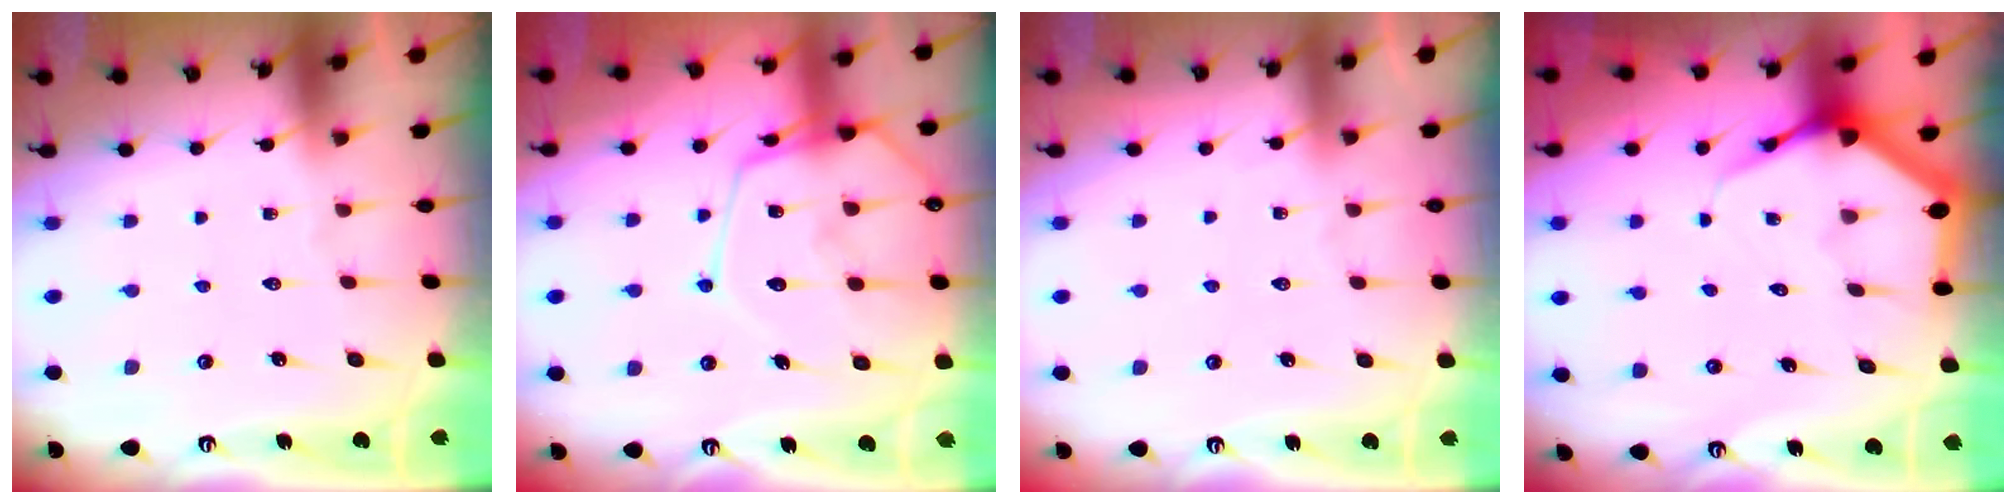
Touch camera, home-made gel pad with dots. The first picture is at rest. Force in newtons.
{"total": 14.6, "press": 14.6, "slide": 1.3}
{"total": 3.9, "press": 3.9, "slide": 0.5}
{"total": 5.6, "press": 5.5, "slide": 0.4}